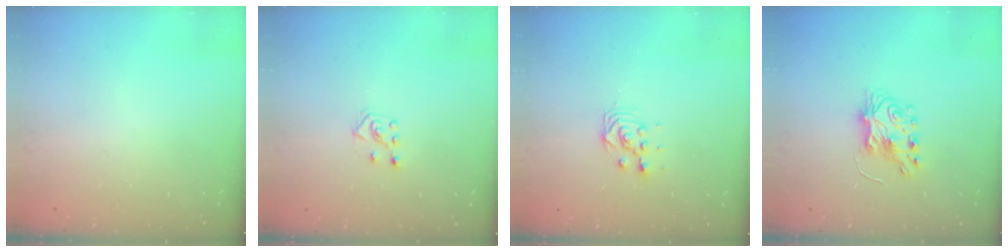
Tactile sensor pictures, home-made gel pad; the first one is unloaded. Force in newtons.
{"total": 4.6, "press": 4.5, "slide": 0.8}
{"total": 5.3, "press": 5.2, "slide": 0.2}
{"total": 6.9, "press": 6.9, "slide": 0.4}